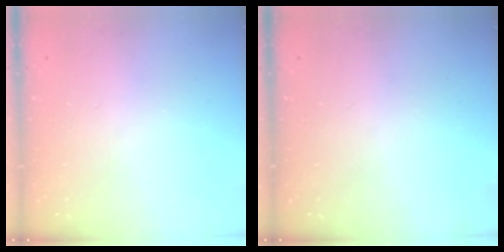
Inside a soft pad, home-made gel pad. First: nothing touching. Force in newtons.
{"total": 0.0}